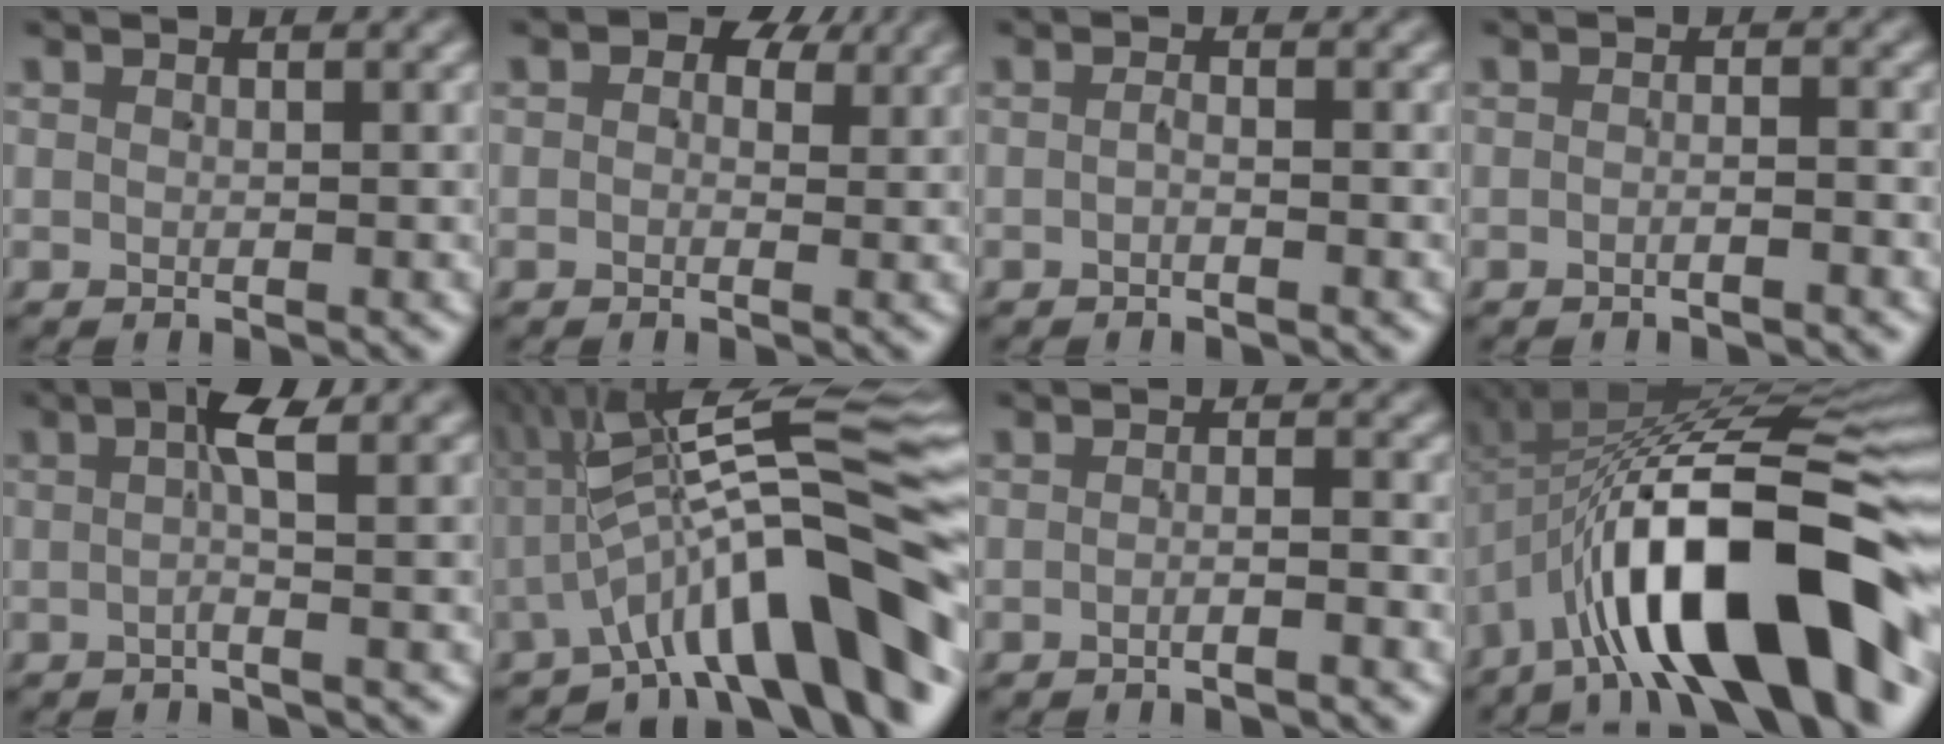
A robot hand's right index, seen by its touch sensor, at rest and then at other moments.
{"total": 2.7, "force": [1.1, 1.8, 1.7], "torque": [-0.016, 0.003, 0.009]}
{"total": 0.8, "force": [-0.7, 0.2, 0.4], "torque": [-0.011, -0.001, -0.015]}
{"total": 1.2, "force": [-1.1, 0.0, 0.5], "torque": [-0.002, 0.007, -0.027]}
{"total": 3.3, "force": [0.3, 0.0, 3.3], "torque": [-0.054, 0.006, 0.006]}
{"total": 15.4, "force": [-0.6, 6.2, 14.1], "torque": [-0.206, 0.008, -0.009]}
{"total": 1.5, "force": [-1.4, 0.0, 0.7], "torque": [-0.003, 0.005, -0.031]}
{"total": 18.7, "force": [-4.3, 8.7, 15.9], "torque": [-0.276, -0.016, -0.049]}